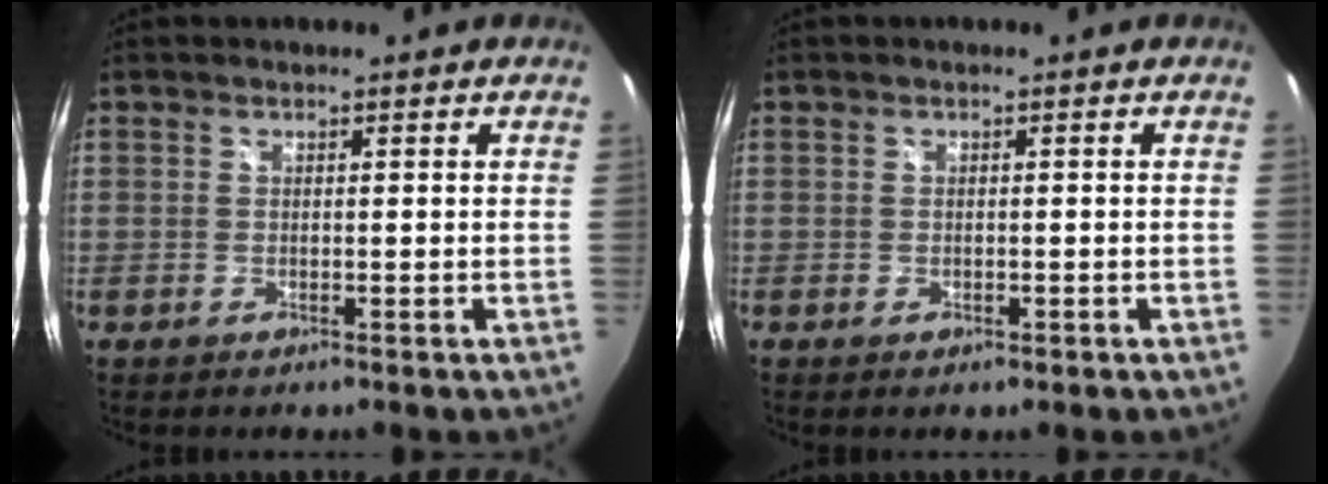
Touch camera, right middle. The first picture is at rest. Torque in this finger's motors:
{"motor_torque": [-0.15, 0.08, 0.07, -0.01]}